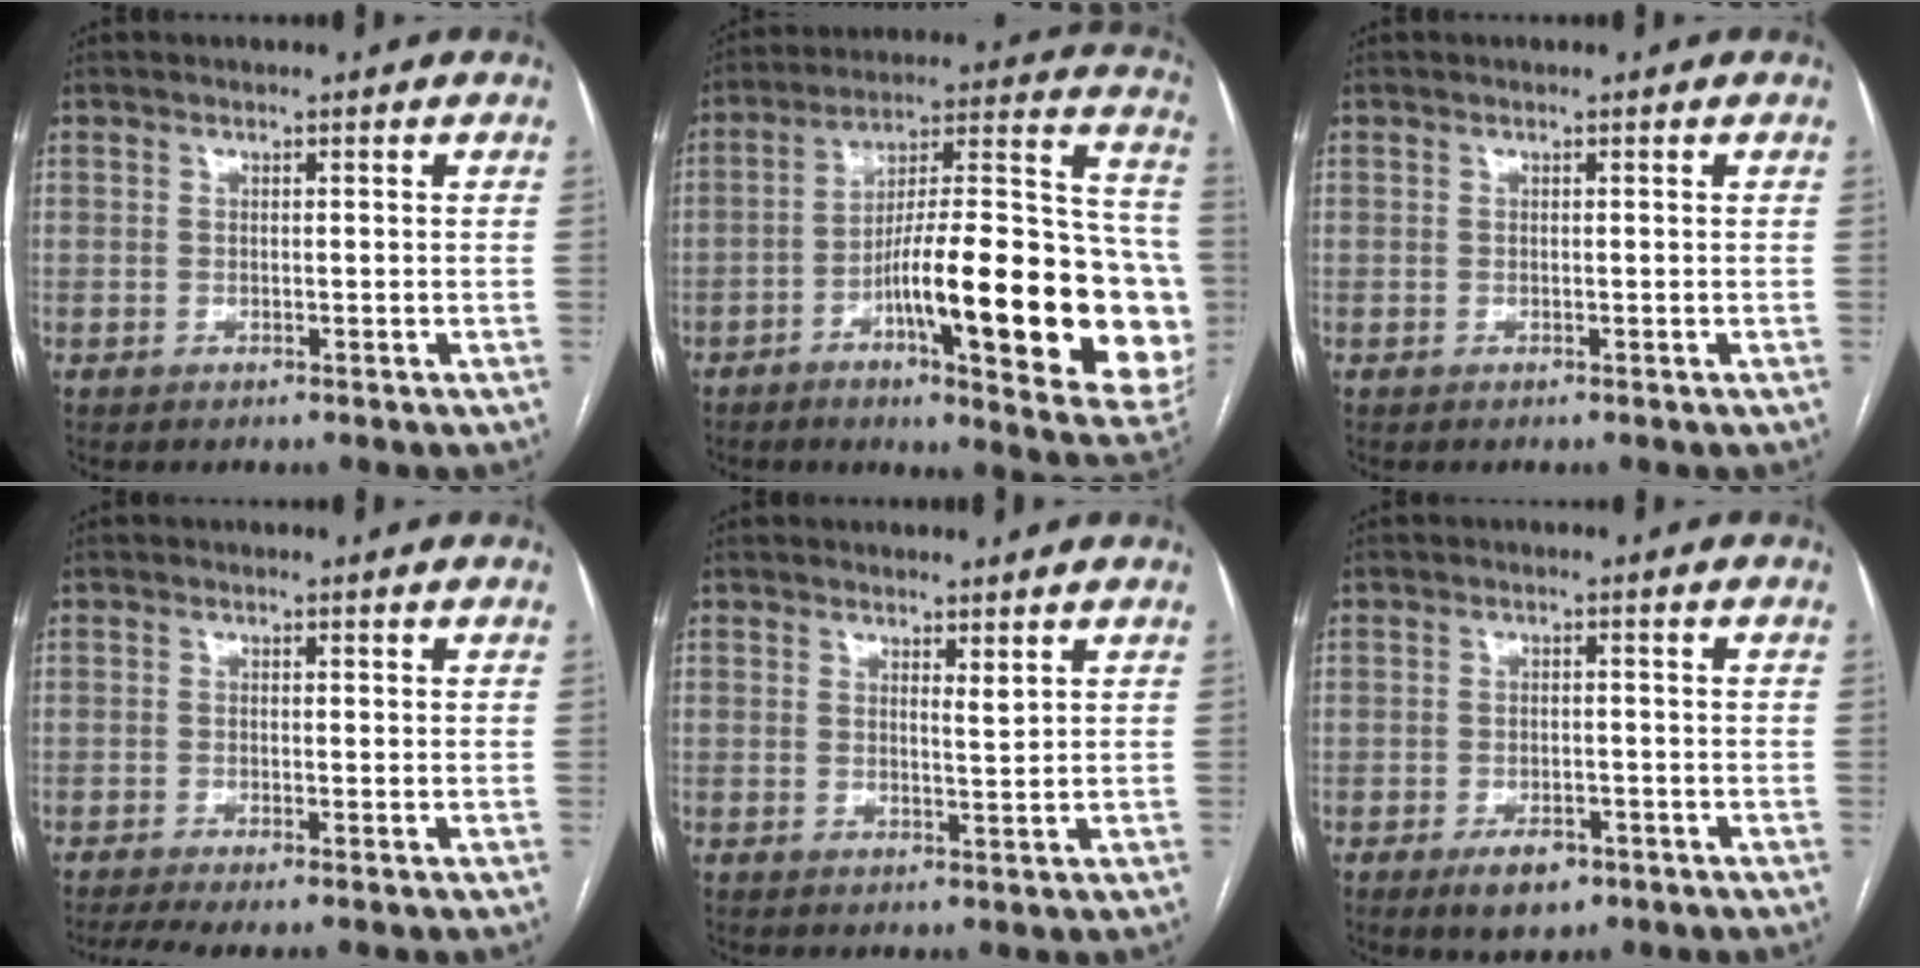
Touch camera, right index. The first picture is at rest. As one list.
[{"total": 28.2, "force": [-7.2, 4.8, 26.9], "torque": [-0.315, 0.010, -0.098]}, {"total": 0.0}, {"total": 3.7, "force": [-2.5, 0.4, 2.8], "torque": [-0.052, -0.007, -0.045]}, {"total": 1.6, "force": [1.1, 0.1, 1.2], "torque": [-0.022, -0.011, 0.021]}, {"total": 4.8, "force": [-2.8, 2.5, 2.9], "torque": [-0.047, 0.000, -0.037]}]